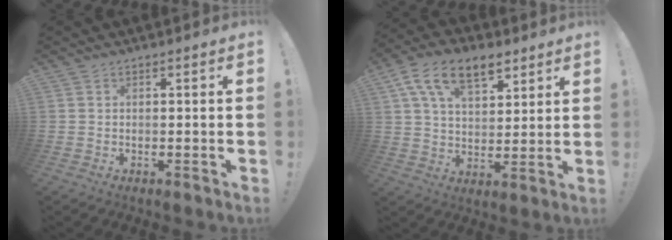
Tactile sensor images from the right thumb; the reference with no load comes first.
{"total": 14.5, "force": [7.9, 7.9, 9.2], "torque": [-0.158, -0.024, 0.148]}